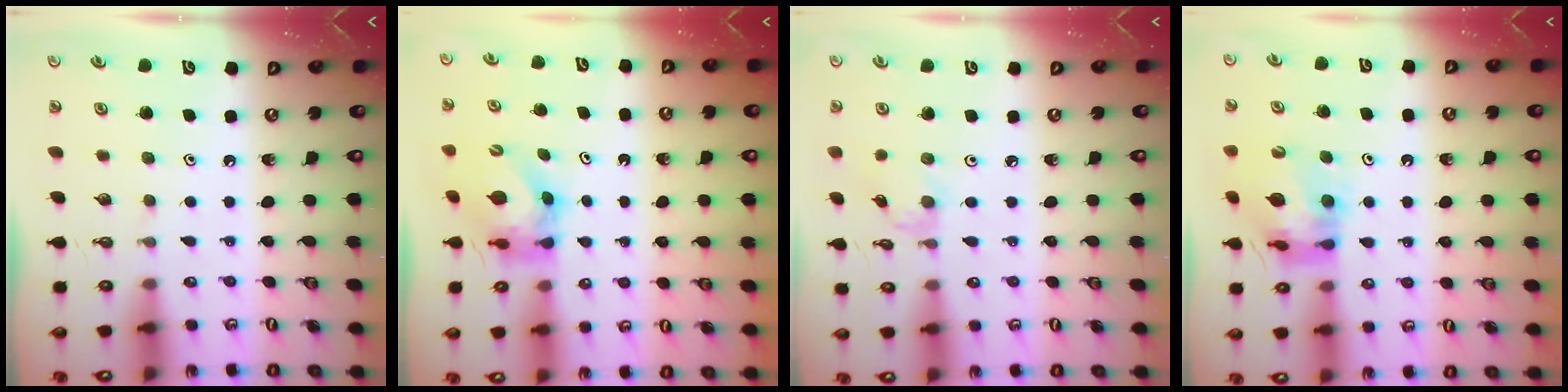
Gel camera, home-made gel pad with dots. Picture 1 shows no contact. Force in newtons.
{"total": 5.7, "press": 5.7, "slide": 0.5}
{"total": 0.9, "press": 0.8, "slide": 0.2}
{"total": 12.2, "press": 12.1, "slide": 1.1}